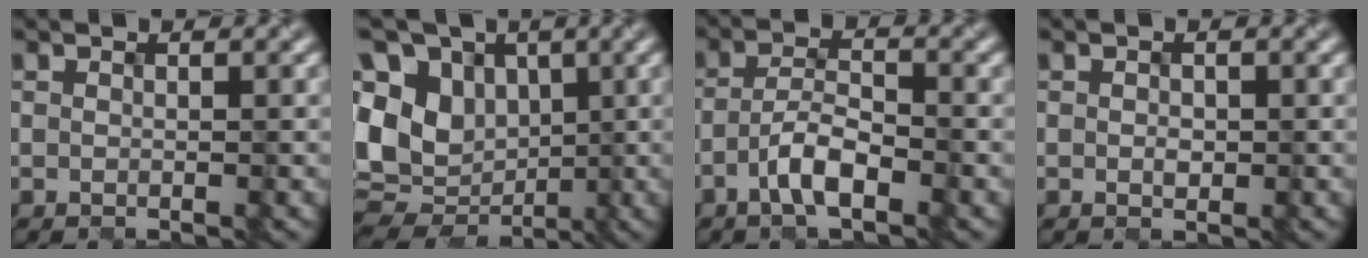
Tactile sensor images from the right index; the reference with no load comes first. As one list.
[{"total": 11.3, "force": [-0.7, 9.4, 6.2], "torque": [-0.141, 0.004, 0.013]}, {"total": 3.4, "force": [-2.8, 0.2, 1.9], "torque": [-0.055, -0.005, -0.035]}, {"total": 0.9, "force": [-0.9, -0.1, -0.1], "torque": [-0.012, -0.009, 0.014]}]